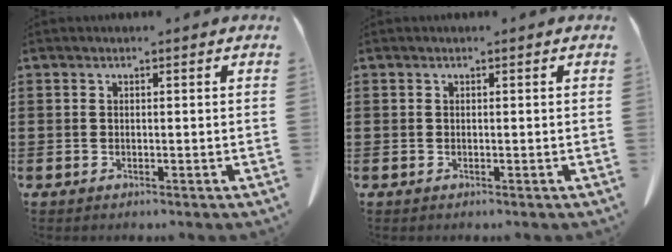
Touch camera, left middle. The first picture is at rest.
{"total": 0.0}